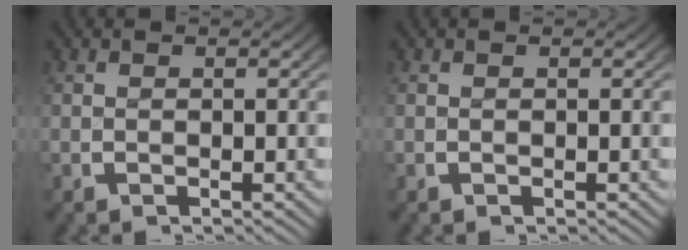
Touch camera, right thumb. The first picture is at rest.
{"total": 0.0}